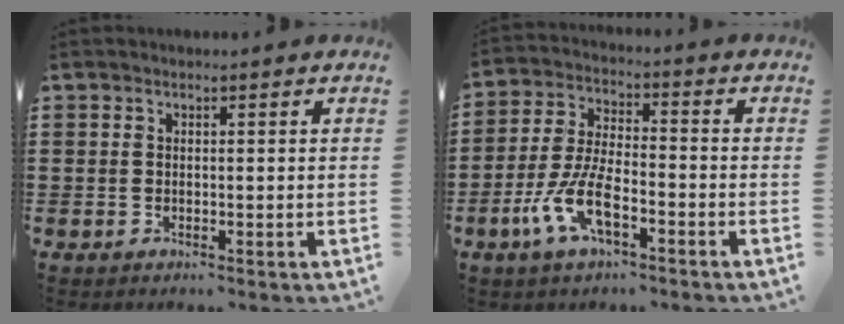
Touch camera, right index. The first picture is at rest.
{"total": 8.4, "force": [-4.1, 2.9, 6.8], "torque": [-0.166, -0.010, -0.083]}